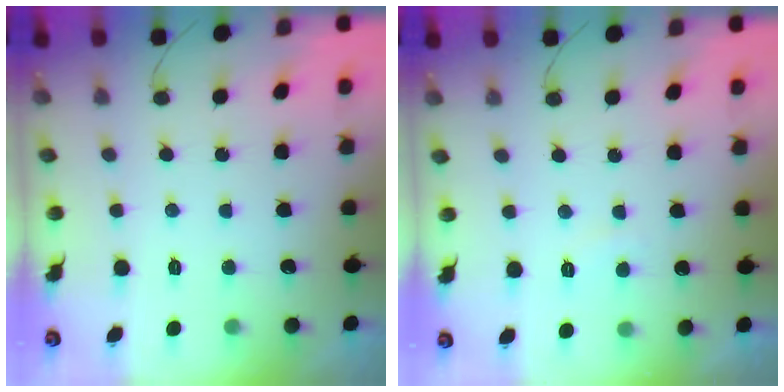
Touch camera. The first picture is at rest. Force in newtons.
{"total": 1.3, "press": 1.2, "slide": 0.5}